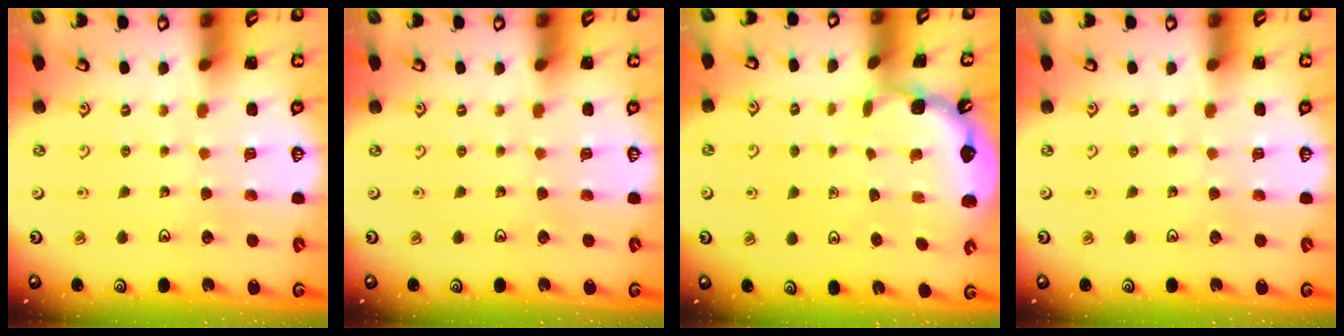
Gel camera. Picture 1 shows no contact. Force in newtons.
{"total": 0.0}
{"total": 0.9, "press": 0.9, "slide": 0.2}
{"total": 0.0}